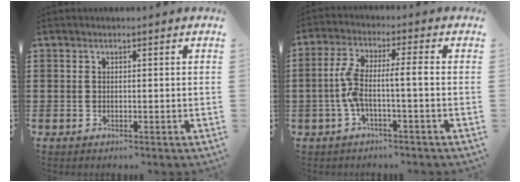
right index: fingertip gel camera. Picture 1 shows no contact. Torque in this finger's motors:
{"motor_torque": [1.14, -0.57, 0.60, 0.19]}